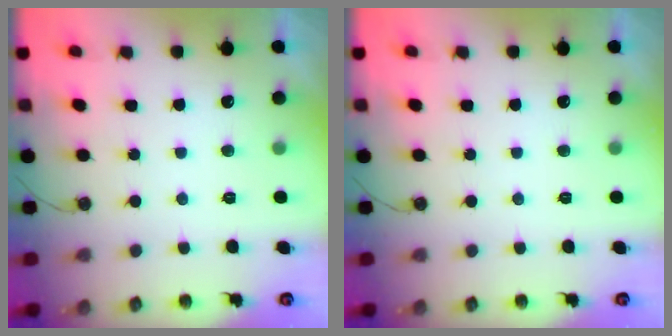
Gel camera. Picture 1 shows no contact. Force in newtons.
{"total": 0.0}